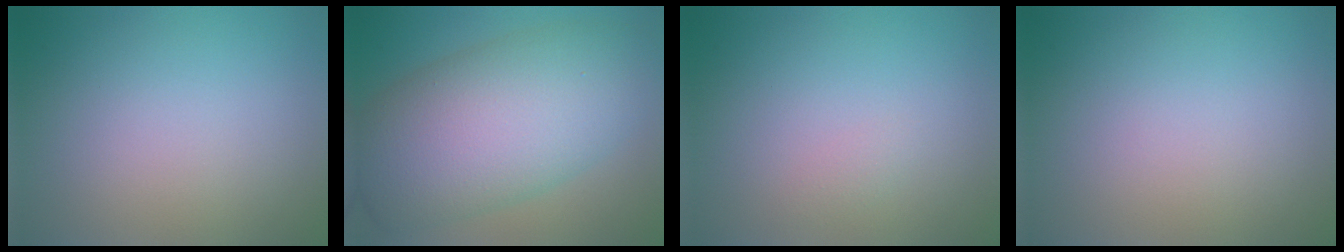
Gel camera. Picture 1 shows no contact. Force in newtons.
{"total": 11.8, "press": 11.7, "slide": 0.5}
{"total": 0.6, "press": 0.6, "slide": 0.0}
{"total": 0.0}